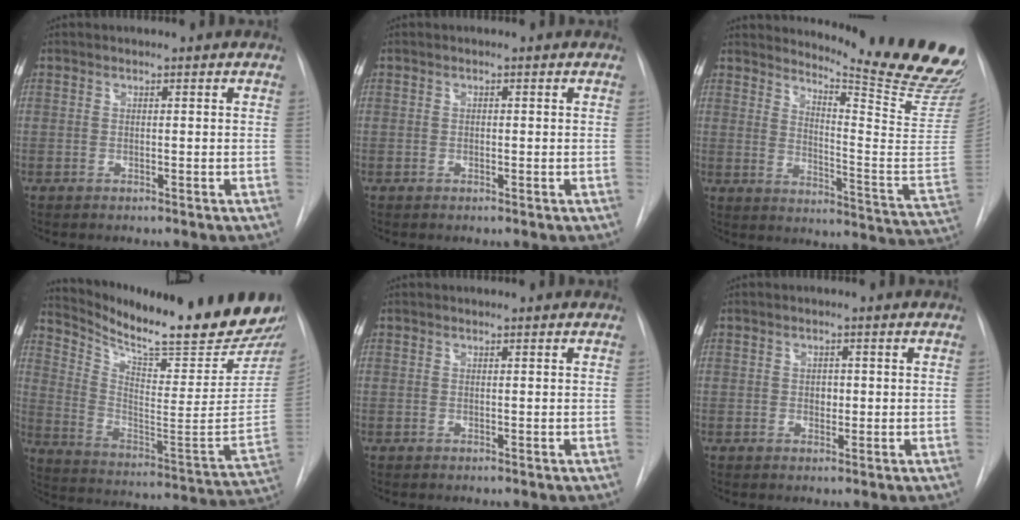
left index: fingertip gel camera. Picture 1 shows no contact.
{"total": 0.5, "force": [-0.5, 0.1, 0.1], "torque": [0.000, -0.006, -0.008]}
{"total": 21.4, "force": [19.4, -0.5, 8.9], "torque": [-0.129, -0.159, 0.234]}
{"total": 23.1, "force": [20.6, 0.2, 10.5], "torque": [-0.178, -0.109, 0.301]}
{"total": 0.6, "force": [0.6, -0.1, 0.1], "torque": [-0.008, 0.003, 0.007]}
{"total": 1.2, "force": [-0.4, 0.9, 0.7], "torque": [-0.008, -0.005, -0.006]}